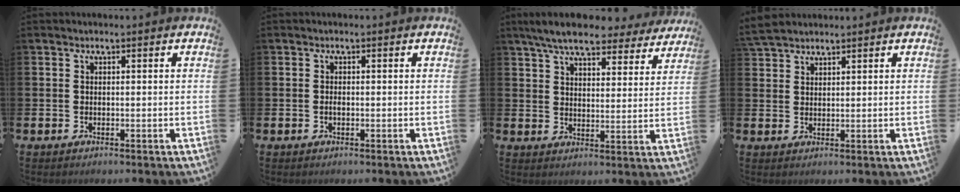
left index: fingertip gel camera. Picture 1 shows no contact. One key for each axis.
{"total": 0.6, "fx": -0.1, "fy": 0.3, "fz": 0.5, "tx": -0.009, "ty": -0.001, "tz": -0.004}
{"total": 8.0, "fx": 7.3, "fy": 1.6, "fz": 2.8, "tx": -0.067, "ty": -0.032, "tz": 0.129}
{"total": 3.4, "fx": 3.3, "fy": 0.8, "fz": 0.5, "tx": -0.012, "ty": -0.008, "tz": 0.062}